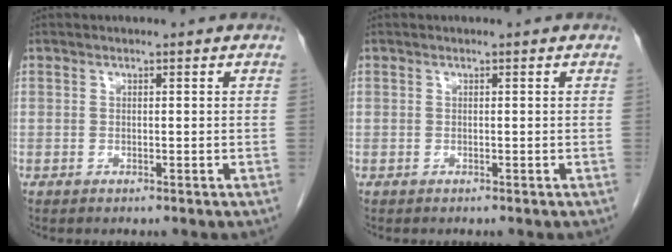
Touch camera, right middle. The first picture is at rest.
{"total": 0.0}